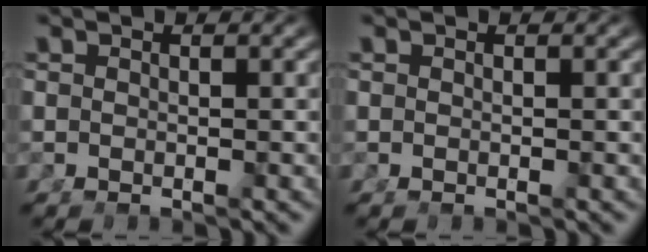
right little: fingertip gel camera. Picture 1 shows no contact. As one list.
[{"total": 0.0}]